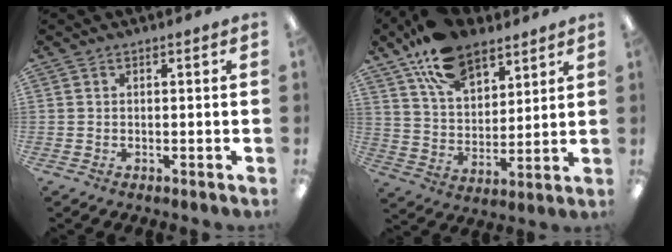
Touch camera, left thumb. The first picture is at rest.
{"total": 15.8, "force": [11.1, 8.5, 7.5], "torque": [-0.139, -0.049, 0.205]}